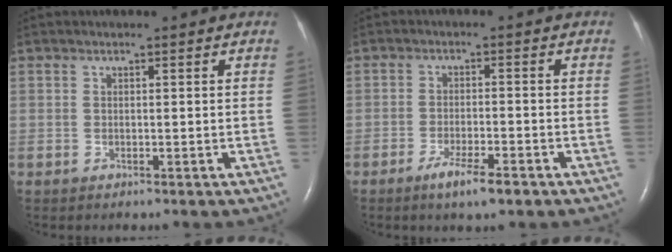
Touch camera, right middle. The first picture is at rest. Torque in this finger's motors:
{"motor_torque": [0.62, -0.54, 0.28, 0.09]}